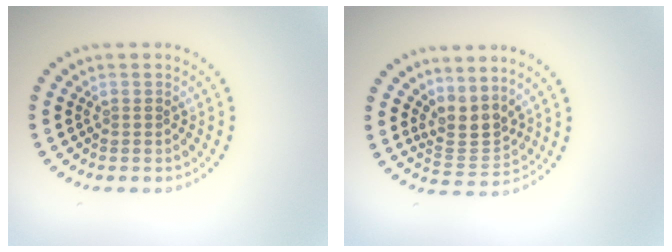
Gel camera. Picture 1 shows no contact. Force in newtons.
{"total": 3.1, "press": 2.4, "slide": 2.0}